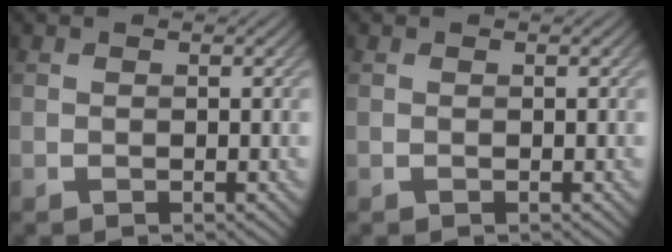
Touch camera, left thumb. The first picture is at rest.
{"total": 0.0}